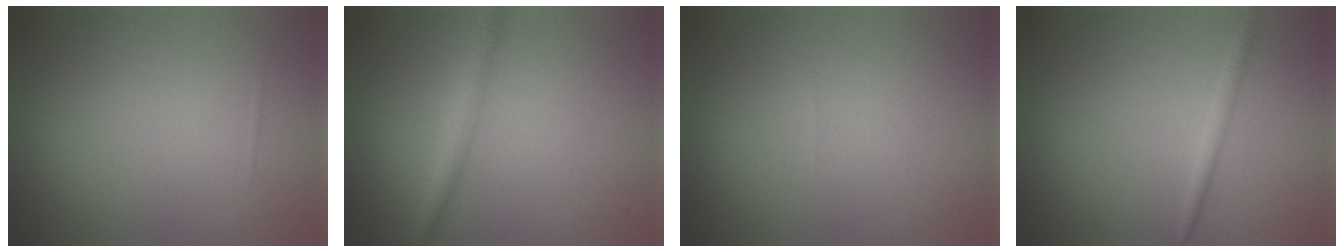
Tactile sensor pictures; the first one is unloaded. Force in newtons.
{"total": 2.4, "press": 2.4, "slide": 0.1}
{"total": 0.0}
{"total": 1.2, "press": 1.2, "slide": 0.1}